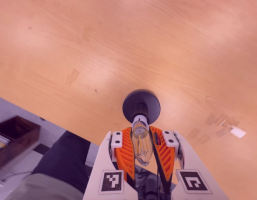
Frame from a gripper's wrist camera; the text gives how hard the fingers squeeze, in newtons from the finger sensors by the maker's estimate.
{"total": 19.2, "left": 18.2, "right": 20.2}